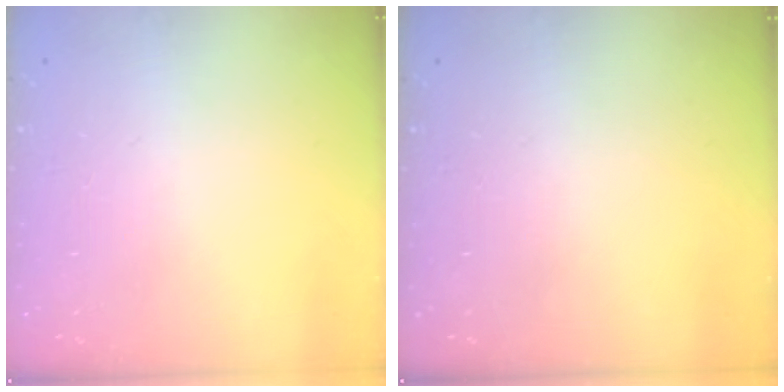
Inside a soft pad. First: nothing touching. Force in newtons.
{"total": 0.0}